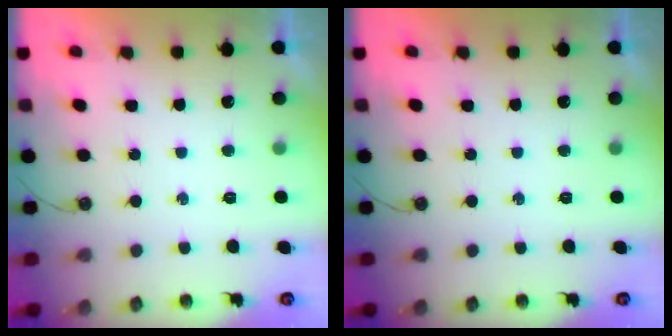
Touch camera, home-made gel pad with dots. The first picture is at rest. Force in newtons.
{"total": 0.0}